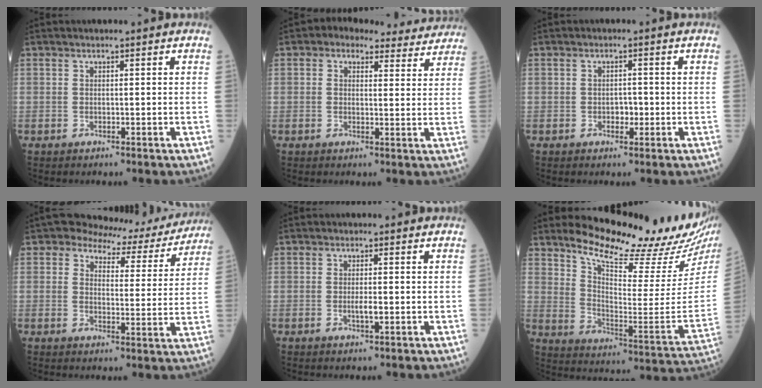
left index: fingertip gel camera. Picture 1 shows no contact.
{"total": 9.6, "force": [8.2, 4.4, 2.1], "torque": [0.001, 0.022, 0.080]}
{"total": 1.7, "force": [-0.6, 1.1, 1.2], "torque": [-0.015, 0.003, -0.009]}
{"total": 10.1, "force": [9.3, 3.6, 1.5], "torque": [-0.011, -0.007, 0.102]}
{"total": 1.8, "force": [-0.4, 0.4, 1.8], "torque": [-0.033, -0.002, -0.007]}
{"total": 21.7, "force": [18.8, 1.9, 10.6], "torque": [-0.171, -0.091, 0.257]}